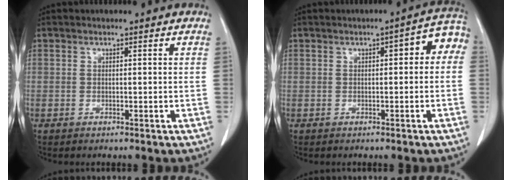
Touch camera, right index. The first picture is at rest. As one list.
[{"total": 5.1, "force": [0.8, 1.8, 4.8], "torque": [-0.052, 0.029, 0.003]}]